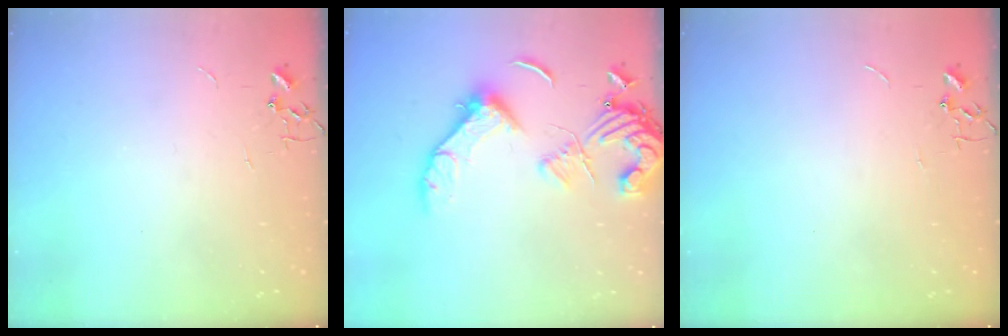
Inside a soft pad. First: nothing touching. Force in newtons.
{"total": 14.5, "press": 14.4, "slide": 2.0}
{"total": 0.0}